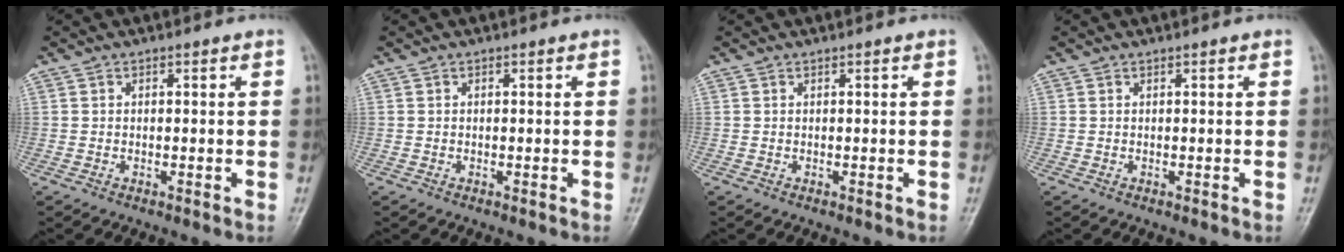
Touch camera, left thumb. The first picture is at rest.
{"total": 0.0}
{"total": 0.0}
{"total": 0.0}